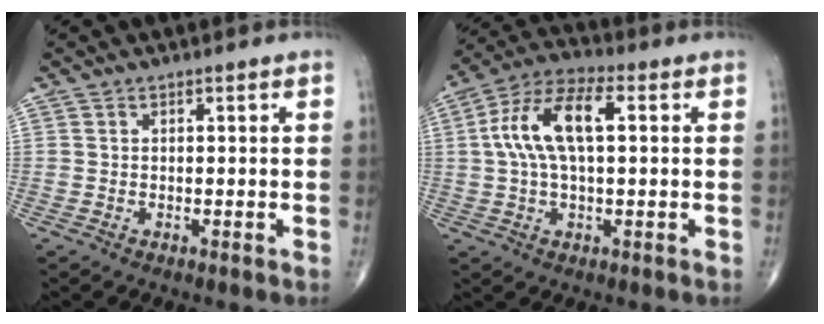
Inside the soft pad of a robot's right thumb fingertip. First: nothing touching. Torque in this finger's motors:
{"motor_torque": [-0.88, 1.17, 0.32, 0.04, 0.14]}